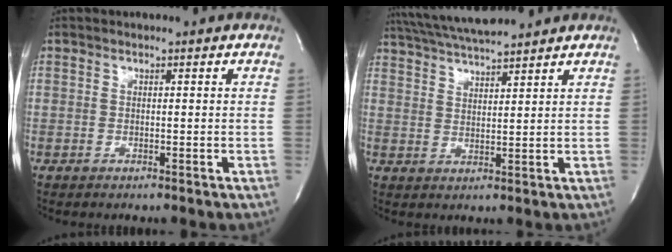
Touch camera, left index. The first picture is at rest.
{"total": 10.4, "force": [9.5, 0.2, 4.2], "torque": [-0.086, 0.019, 0.157]}